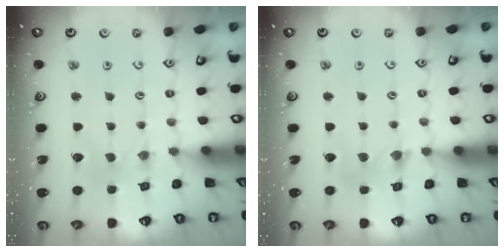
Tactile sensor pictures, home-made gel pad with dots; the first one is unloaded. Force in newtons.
{"total": 1.7, "press": 1.7, "slide": 0.3}